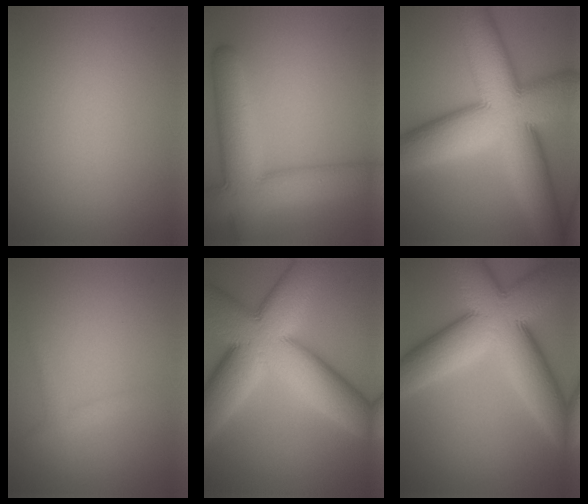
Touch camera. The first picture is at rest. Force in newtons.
{"total": 9.7, "press": 9.7, "slide": 0.6}
{"total": 16.3, "press": 16.3, "slide": 0.1}
{"total": 1.2, "press": 1.1, "slide": 0.1}
{"total": 15.7, "press": 15.7, "slide": 0.9}
{"total": 13.3, "press": 13.3, "slide": 0.4}